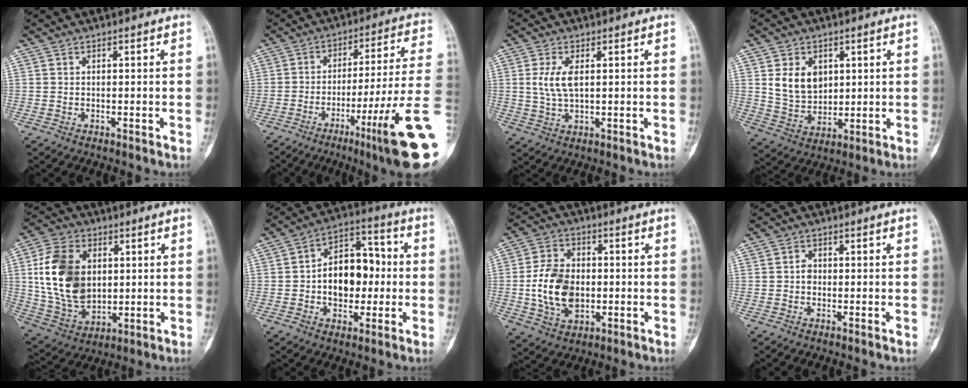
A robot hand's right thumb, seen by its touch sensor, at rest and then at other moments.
{"total": 20.8, "force": [-8.4, 0.8, 19.0], "torque": [-0.234, 0.025, -0.126]}
{"total": 5.4, "force": [1.1, 2.5, 4.7], "torque": [-0.100, -0.004, 0.024]}
{"total": 8.7, "force": [2.6, 6.5, 5.3], "torque": [-0.065, -0.018, 0.060]}
{"total": 18.0, "force": [2.8, 12.7, 12.5], "torque": [-0.213, -0.006, 0.062]}
{"total": 14.1, "force": [-0.6, 9.6, 10.3], "torque": [-0.116, 0.036, -0.012]}
{"total": 12.7, "force": [-1.1, 8.9, 9.0], "torque": [-0.147, 0.008, -0.017]}
{"total": 1.4, "force": [-0.3, 1.1, 0.8], "torque": [-0.001, 0.006, -0.009]}